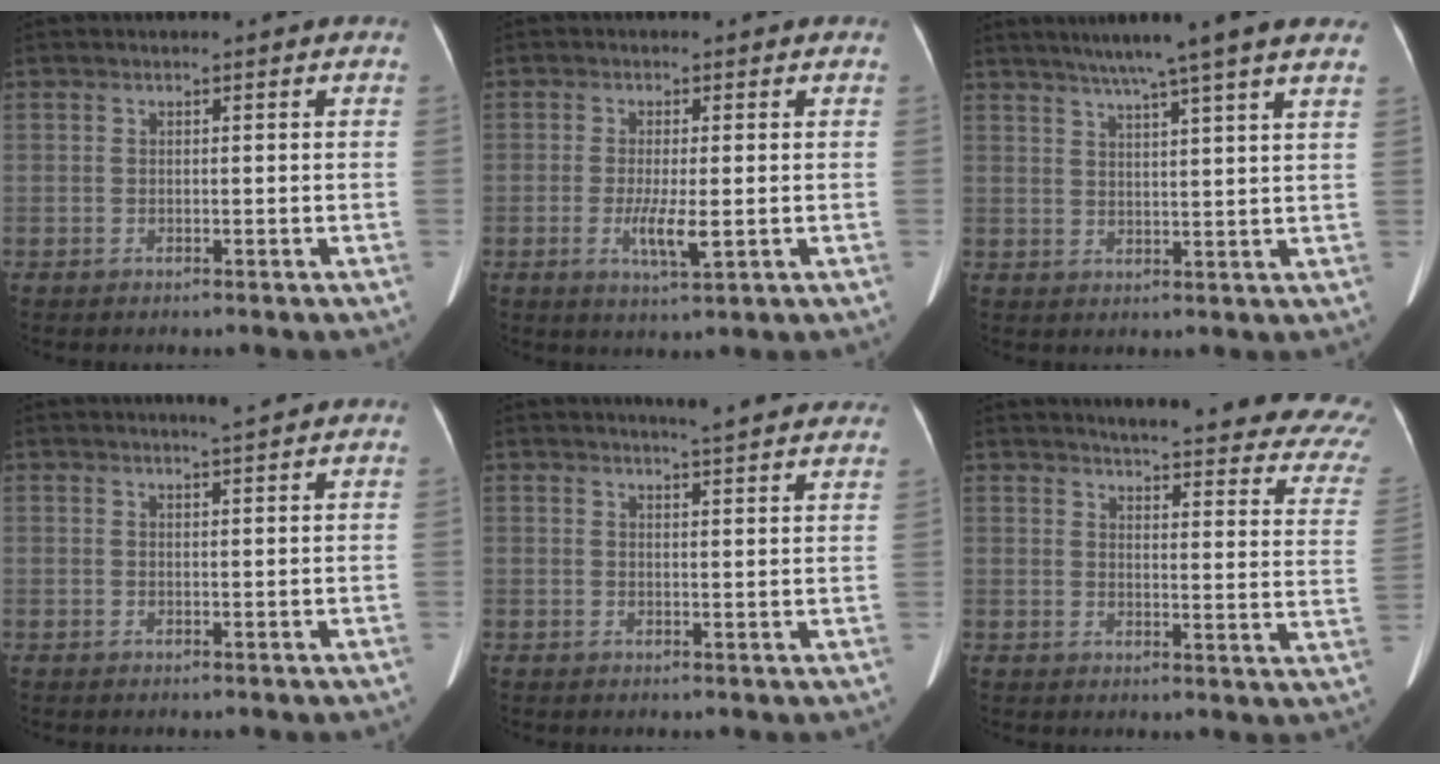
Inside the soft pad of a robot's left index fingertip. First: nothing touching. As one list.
[{"total": 4.4, "force": [-0.8, 0.7, 4.2], "torque": [-0.084, -0.009, -0.011]}, {"total": 12.4, "force": [9.9, -1.1, 7.4], "torque": [-0.116, 0.024, 0.123]}, {"total": 2.2, "force": [1.9, -0.2, 1.0], "torque": [-0.016, 0.000, 0.031]}, {"total": 9.7, "force": [8.8, 0.9, 3.8], "torque": [-0.040, 0.001, 0.091]}, {"total": 20.3, "force": [17.4, 3.3, 9.8], "torque": [-0.103, -0.047, 0.175]}]